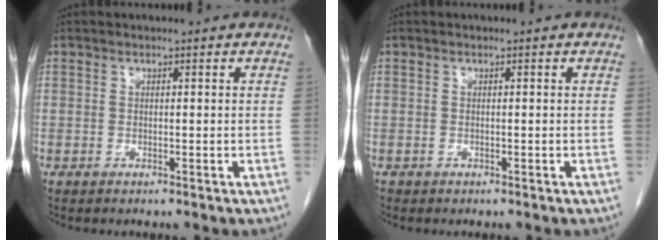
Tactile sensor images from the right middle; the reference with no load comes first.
{"total": 0.0}